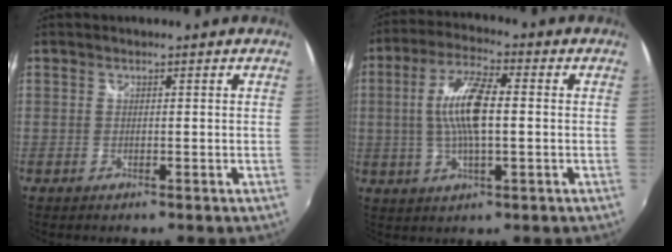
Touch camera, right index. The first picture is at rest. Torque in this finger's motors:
{"motor_torque": [1.06, 0.41, 0.75, 0.21]}